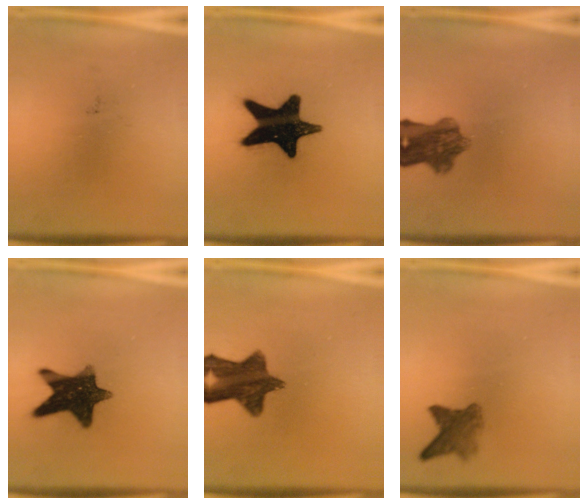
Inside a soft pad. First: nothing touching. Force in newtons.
{"total": 18.0}
{"total": 7.4}
{"total": 12.3}
{"total": 11.3}
{"total": 3.9}